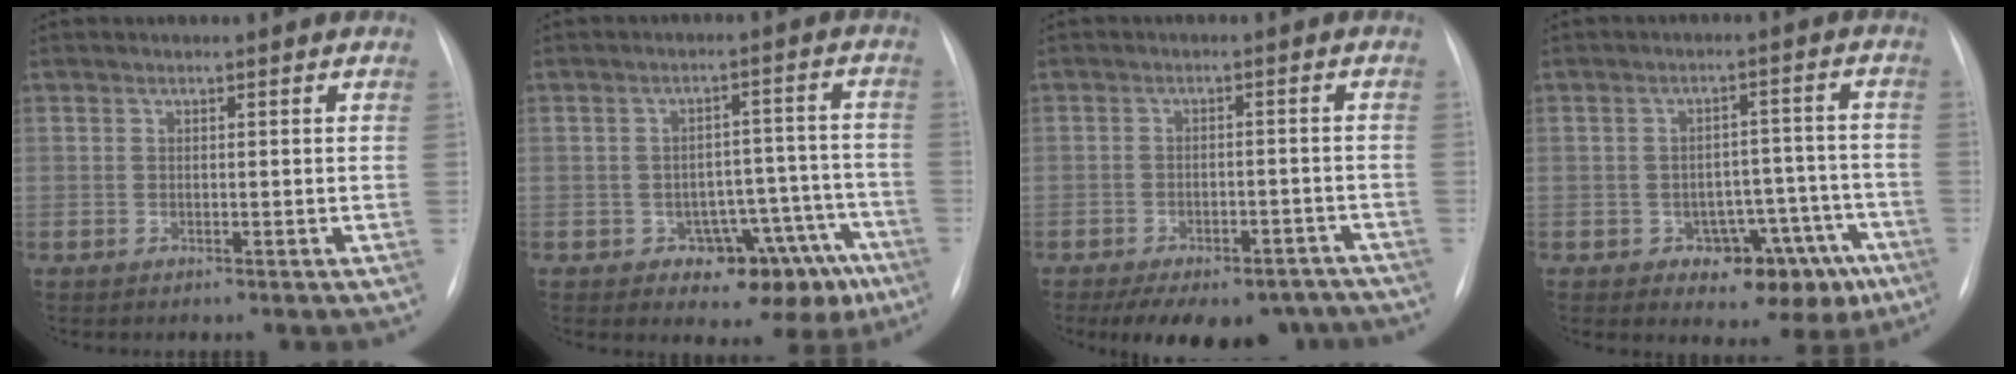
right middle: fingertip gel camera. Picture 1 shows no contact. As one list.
[{"total": 10.7, "force": [-6.2, 6.7, 5.5], "torque": [-0.034, 0.043, -0.075]}, {"total": 16.2, "force": [-12.6, 7.7, 6.8], "torque": [-0.114, 0.008, -0.155]}, {"total": 10.0, "force": [-5.4, 6.2, 5.6], "torque": [-0.043, 0.036, -0.061]}]